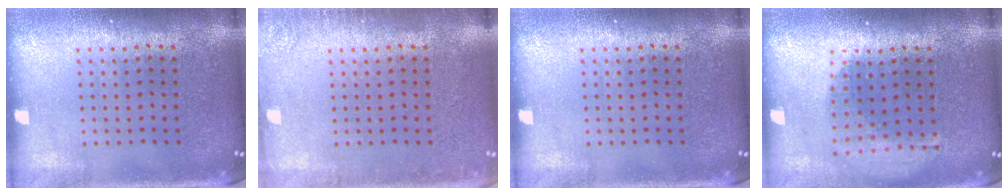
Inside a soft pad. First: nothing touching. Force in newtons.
{"total": 1.5, "press": 1.5, "slide": 0.2}
{"total": 0.0}
{"total": 1.6, "press": 1.2, "slide": 1.0}